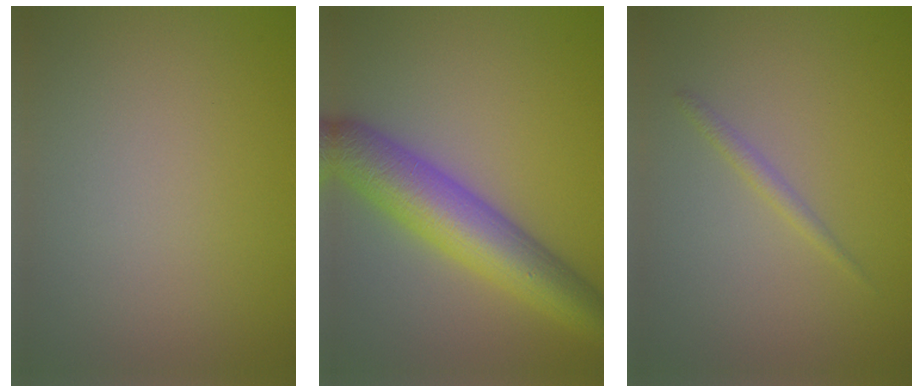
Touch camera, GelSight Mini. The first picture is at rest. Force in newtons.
{"total": 7.9, "press": 7.9, "slide": 0.3}
{"total": 1.0, "press": 1.0, "slide": 0.1}